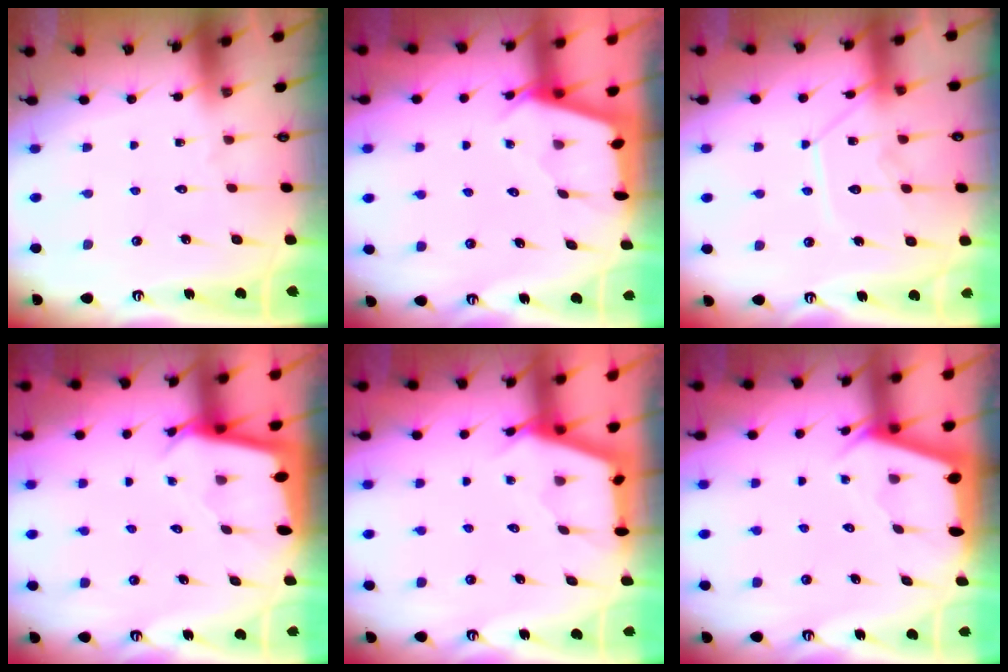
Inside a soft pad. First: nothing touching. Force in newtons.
{"total": 2.5, "press": 2.5, "slide": 0.3}
{"total": 12.2, "press": 12.1, "slide": 1.1}
{"total": 2.4, "press": 2.4, "slide": 0.2}
{"total": 3.0, "press": 2.9, "slide": 0.4}
{"total": 2.5, "press": 2.5, "slide": 0.3}